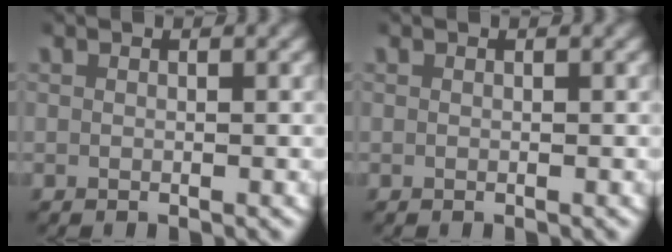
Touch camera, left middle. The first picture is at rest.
{"total": 0.0}